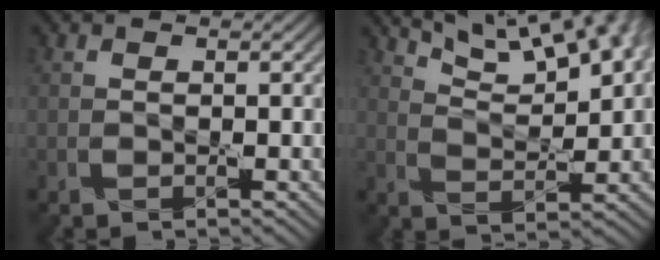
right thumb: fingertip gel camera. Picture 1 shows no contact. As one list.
[{"total": 10.7, "force": [7.3, 3.2, 7.0], "torque": [-0.124, 0.009, 0.111]}]